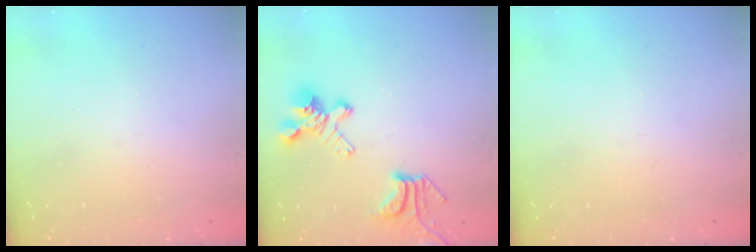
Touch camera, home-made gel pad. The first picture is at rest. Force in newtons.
{"total": 6.5, "press": 6.1, "slide": 2.1}
{"total": 0.0}